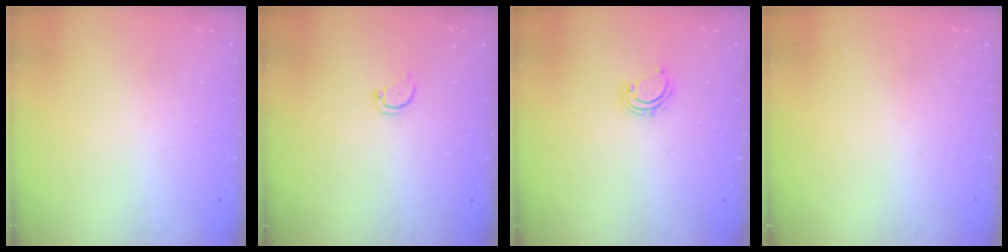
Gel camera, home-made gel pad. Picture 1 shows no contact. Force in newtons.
{"total": 2.0, "press": 2.0, "slide": 0.2}
{"total": 2.7, "press": 2.6, "slide": 0.5}
{"total": 0.0}